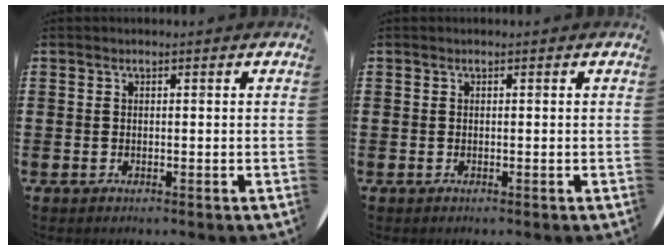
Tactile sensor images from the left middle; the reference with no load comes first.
{"total": 0.0}